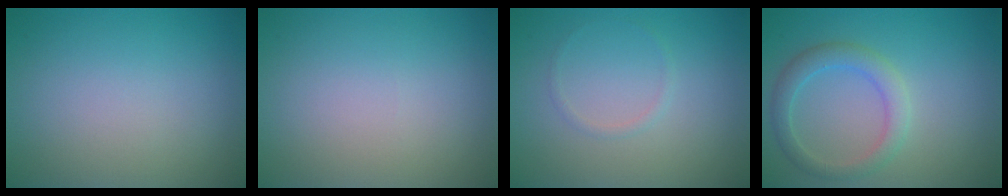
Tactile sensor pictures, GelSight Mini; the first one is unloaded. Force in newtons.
{"total": 0.0}
{"total": 0.7, "press": 0.7, "slide": 0.1}
{"total": 2.9, "press": 2.9, "slide": 0.1}